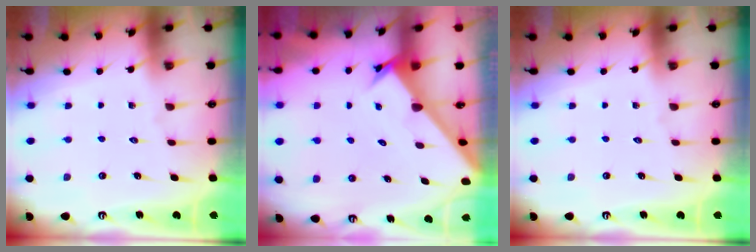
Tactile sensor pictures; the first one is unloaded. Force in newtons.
{"total": 2.4, "press": 2.4, "slide": 0.1}
{"total": 0.0}